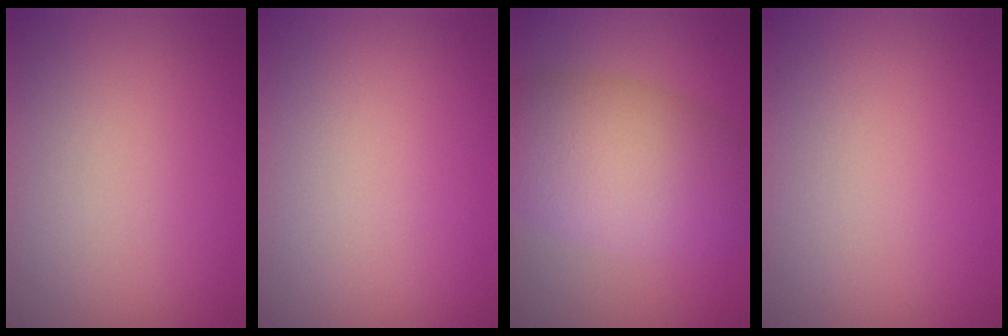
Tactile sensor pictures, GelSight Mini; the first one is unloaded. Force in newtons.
{"total": 0.0}
{"total": 9.1, "press": 9.1, "slide": 0.3}
{"total": 0.0}